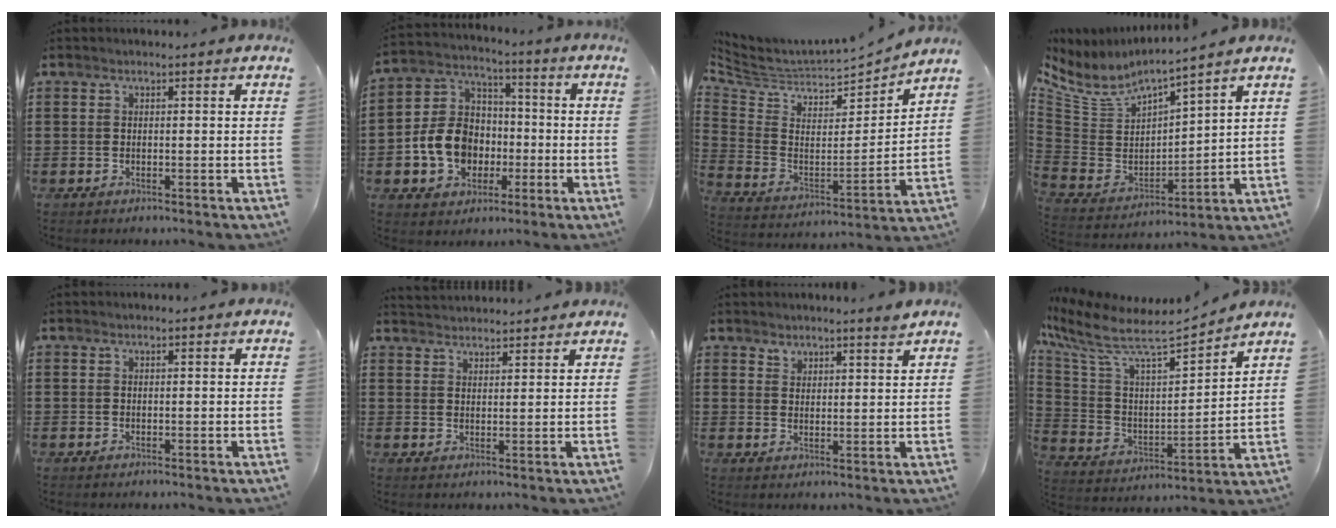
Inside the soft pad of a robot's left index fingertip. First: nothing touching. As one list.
[{"total": 9.8, "force": [-2.4, 8.4, 4.5], "torque": [-0.138, 0.021, -0.047]}, {"total": 4.5, "force": [4.4, 1.0, 0.7], "torque": [-0.045, -0.046, 0.073]}, {"total": 5.3, "force": [4.6, 1.5, 2.1], "torque": [-0.071, -0.044, 0.077]}, {"total": 0.0}, {"total": 2.6, "force": [2.6, -0.2, -0.3], "torque": [-0.001, -0.007, 0.050]}, {"total": 3.1, "force": [3.1, 0.3, 0.1], "torque": [-0.010, -0.007, 0.059]}, {"total": 8.1, "force": [6.9, 1.3, 4.0], "torque": [-0.111, -0.060, 0.111]}]